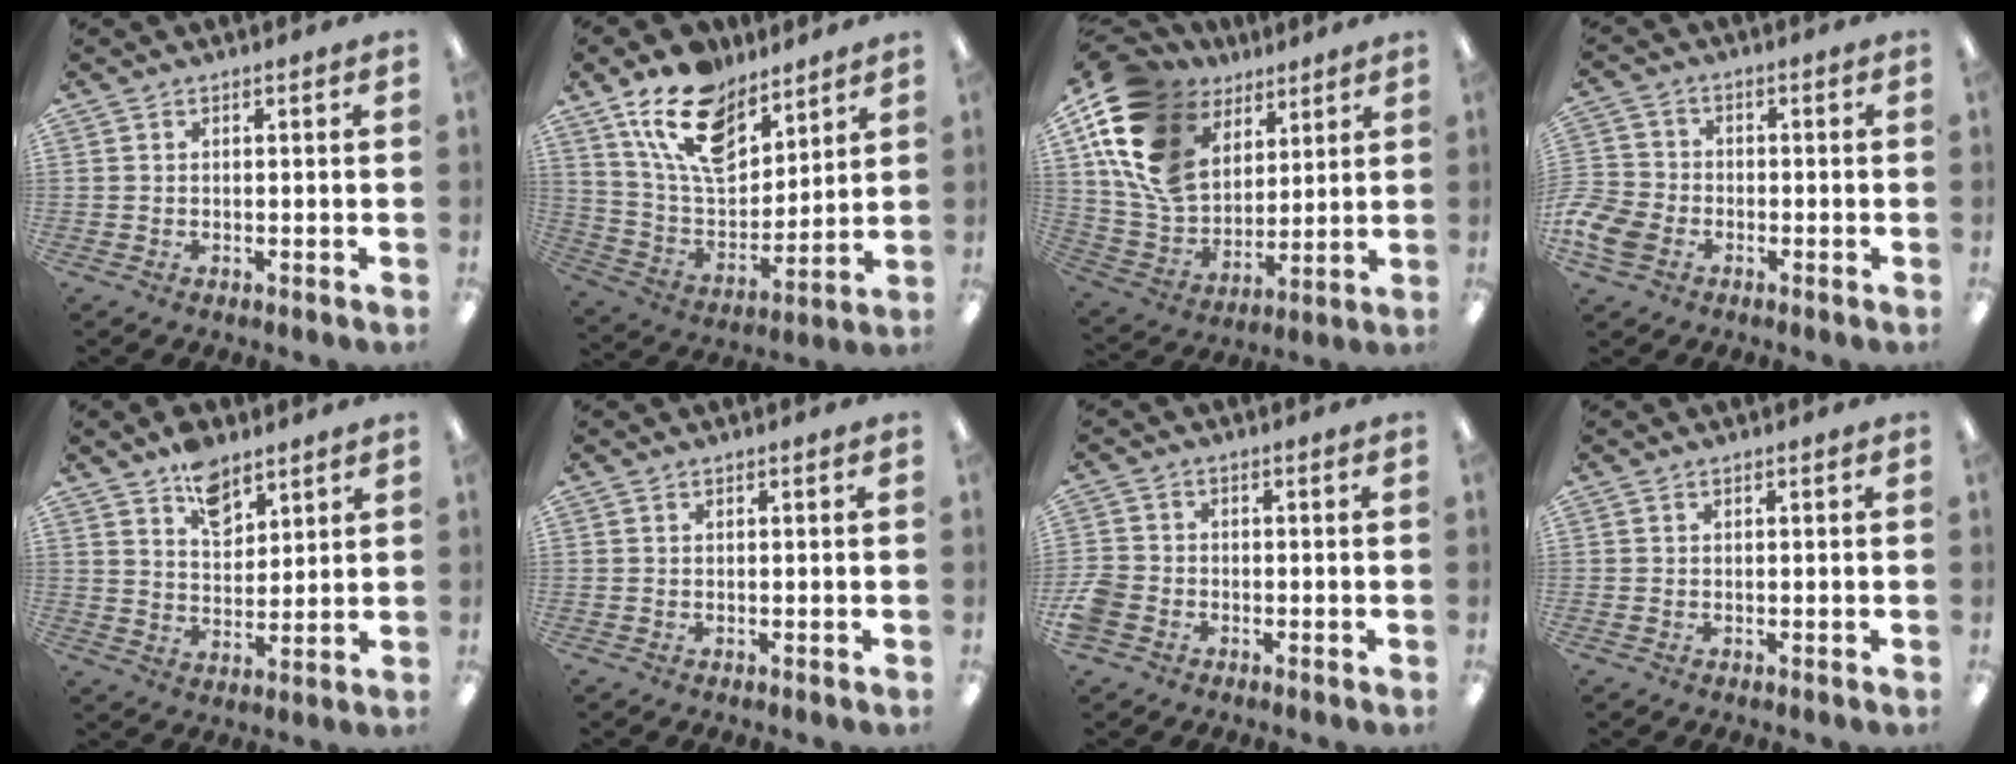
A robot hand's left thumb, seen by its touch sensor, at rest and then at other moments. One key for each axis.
{"total": 17.7, "fx": 11.6, "fy": 9.6, "fz": 9.4, "tx": -0.176, "ty": -0.050, "tz": 0.215}
{"total": 18.3, "fx": 9.5, "fy": 12.1, "fz": 10.0, "tx": -0.220, "ty": -0.038, "tz": 0.181}
{"total": 6.4, "fx": -2.7, "fy": 4.6, "fz": 3.5, "tx": -0.078, "ty": 0.013, "tz": -0.049}
{"total": 8.8, "fx": 6.1, "fy": 5.0, "fz": 3.9, "tx": -0.049, "ty": -0.032, "tz": 0.107}
{"total": 0.0}
{"total": 4.5, "fx": -2.3, "fy": 3.4, "fz": 1.8, "tx": -0.038, "ty": 0.010, "tz": -0.042}
{"total": 0.0}